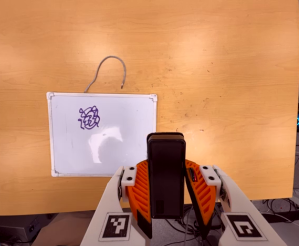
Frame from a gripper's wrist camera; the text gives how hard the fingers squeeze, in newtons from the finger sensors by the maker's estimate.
{"total": 5.3, "left": 4.3, "right": 6.2}